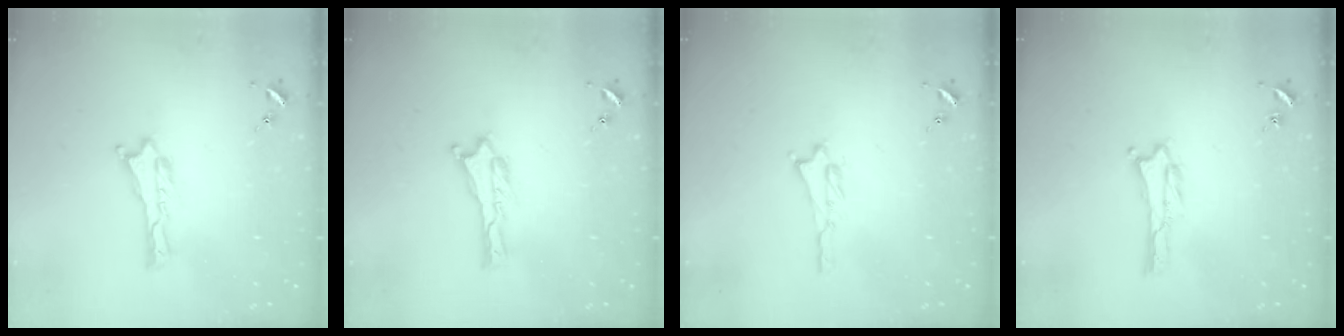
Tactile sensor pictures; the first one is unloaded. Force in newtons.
{"total": 0.0}
{"total": 0.7, "press": 0.7, "slide": 0.1}
{"total": 0.0}